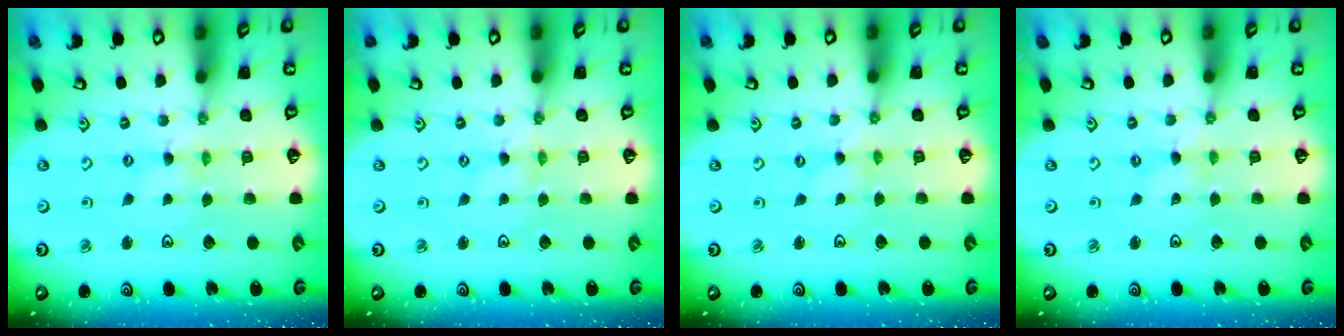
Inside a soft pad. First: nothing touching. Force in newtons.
{"total": 0.0}
{"total": 0.0}
{"total": 0.0}